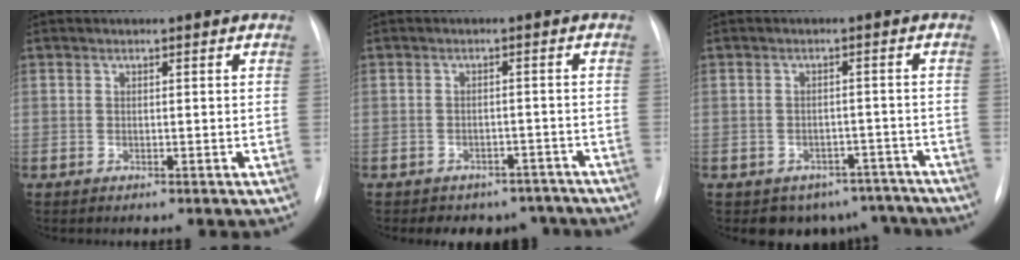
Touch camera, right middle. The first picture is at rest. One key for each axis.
{"total": 7.8, "fx": -6.5, "fy": 4.2, "fz": 0.9, "tx": 0.003, "ty": 0.017, "tz": -0.071}
{"total": 8.7, "fx": -7.0, "fy": 5.2, "fz": 0.7, "tx": 0.013, "ty": 0.027, "tz": -0.078}